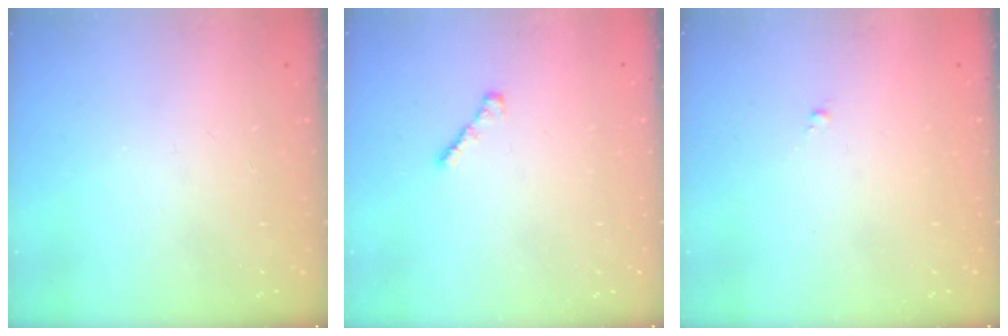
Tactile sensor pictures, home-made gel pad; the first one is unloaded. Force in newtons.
{"total": 1.3, "press": 1.3, "slide": 0.4}
{"total": 0.0}